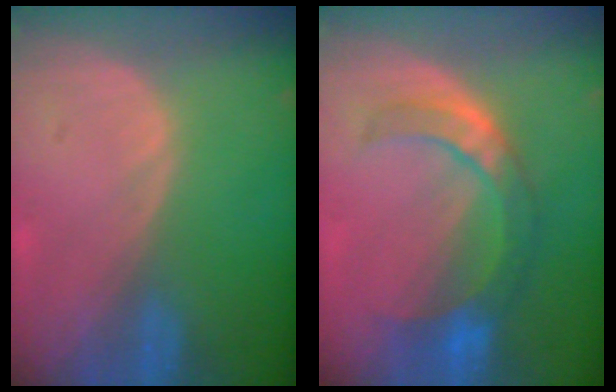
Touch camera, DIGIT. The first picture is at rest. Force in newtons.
{"total": 7.4, "press": 7.2, "slide": 1.9}